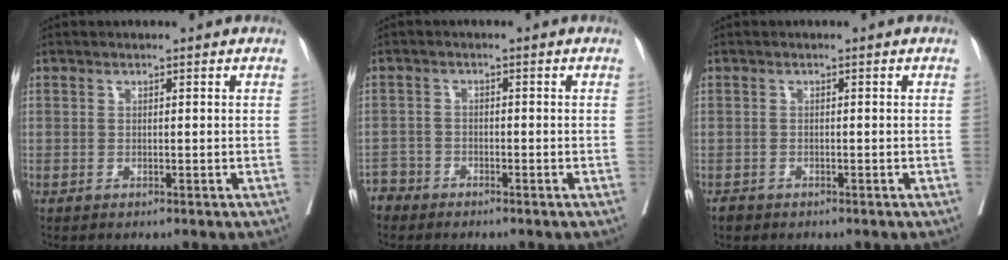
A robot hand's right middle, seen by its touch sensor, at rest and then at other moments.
{"total": 2.8, "force": [-2.5, 1.0, -0.7], "torque": [0.011, 0.001, -0.052]}
{"total": 1.0, "force": [-0.8, 0.6, 0.2], "torque": [-0.008, 0.001, -0.013]}